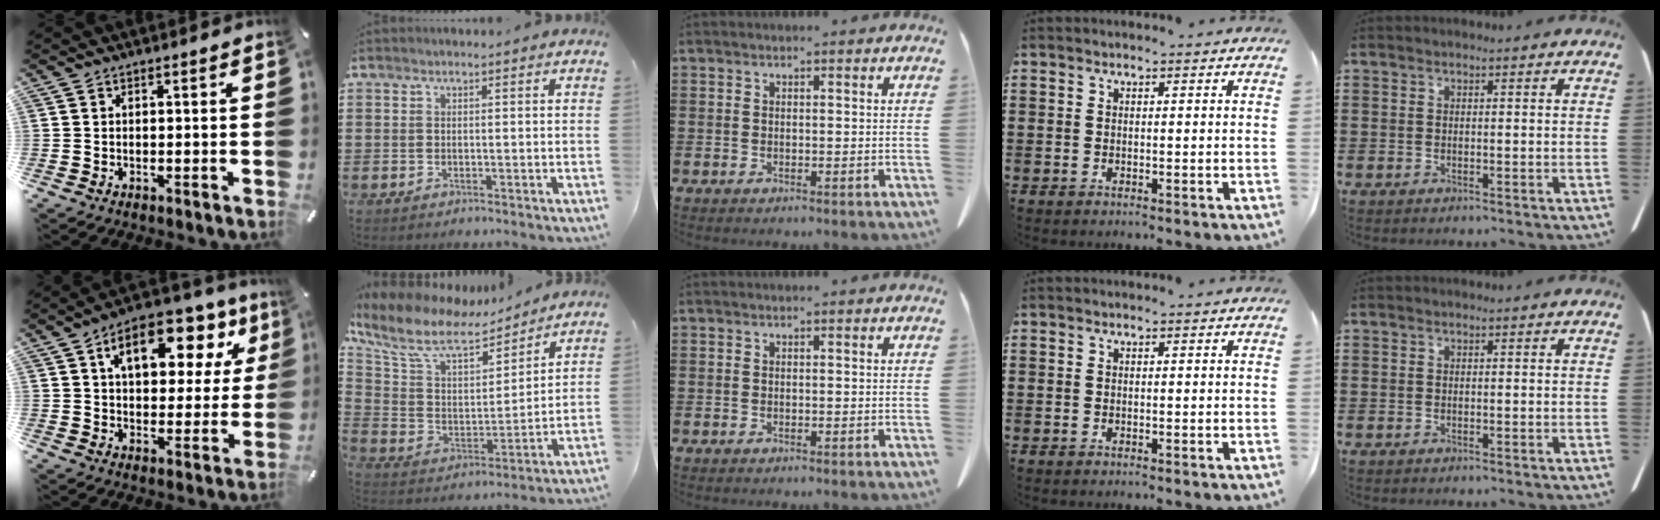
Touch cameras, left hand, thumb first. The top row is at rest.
{"thumb": {"total": 15.6, "force": [7.4, 9.0, 10.4], "torque": [-0.155, -0.021, 0.122]}, "index": {"total": 10.7, "force": [8.5, 3.5, 5.4], "torque": [-0.142, -0.045, 0.145]}}